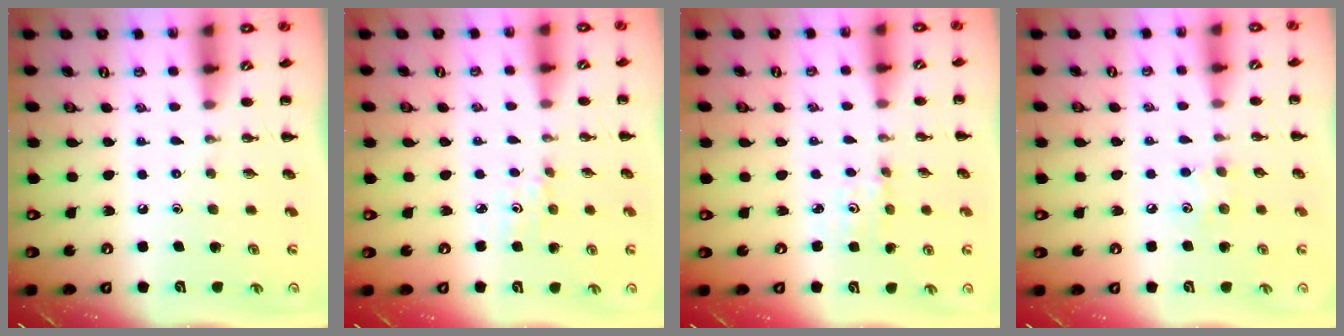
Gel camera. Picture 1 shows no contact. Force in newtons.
{"total": 2.8, "press": 2.6, "slide": 0.9}
{"total": 1.4, "press": 1.3, "slide": 0.5}
{"total": 5.7, "press": 5.5, "slide": 1.4}